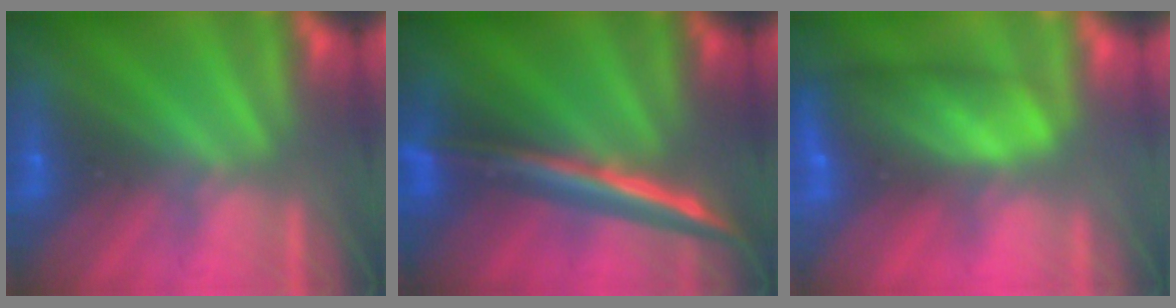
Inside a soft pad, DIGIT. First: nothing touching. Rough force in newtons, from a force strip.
{"total": 2.8}
{"total": 11.6}